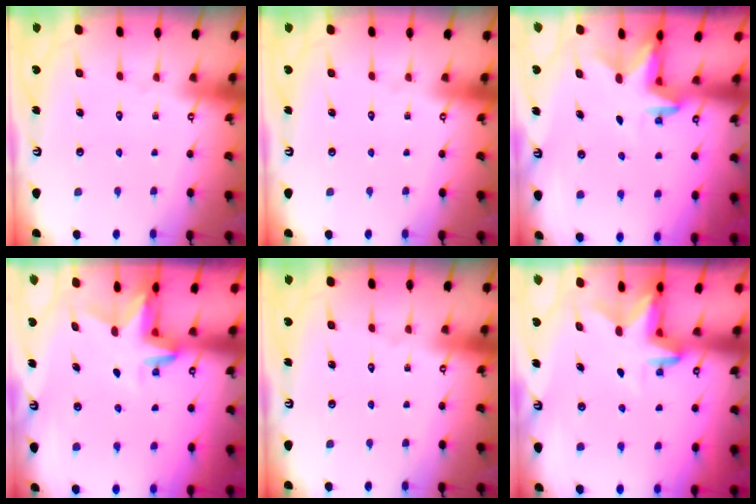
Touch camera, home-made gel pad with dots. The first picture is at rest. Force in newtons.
{"total": 0.0}
{"total": 2.3, "press": 2.3, "slide": 0.4}
{"total": 3.0, "press": 3.0, "slide": 0.2}
{"total": 0.0}
{"total": 3.0, "press": 3.0, "slide": 0.3}